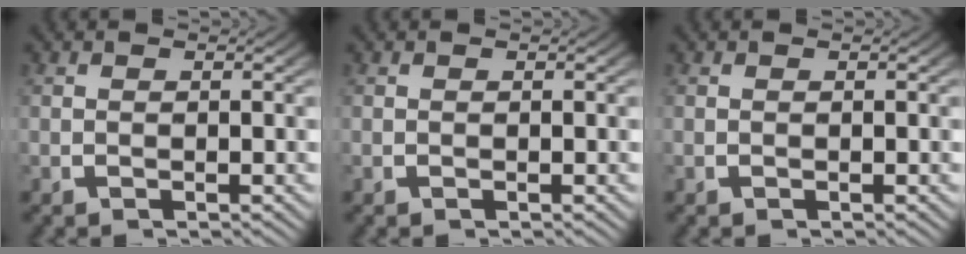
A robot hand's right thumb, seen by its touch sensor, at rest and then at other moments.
{"total": 0.0}
{"total": 0.0}